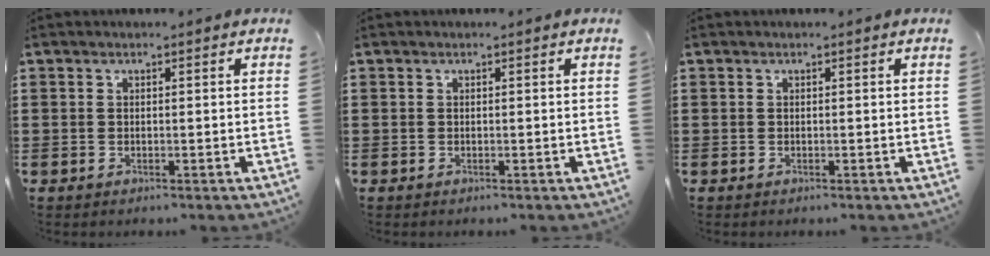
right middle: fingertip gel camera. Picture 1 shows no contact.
{"total": 0.0}
{"total": 0.0}